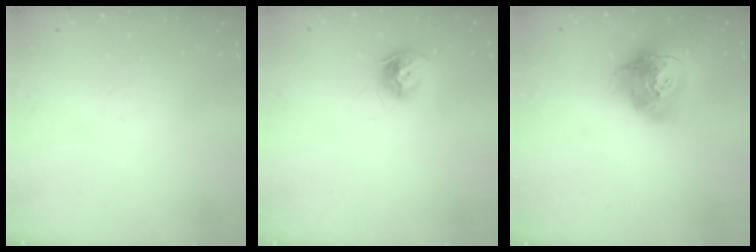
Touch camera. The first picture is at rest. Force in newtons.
{"total": 8.5, "press": 8.5, "slide": 0.4}
{"total": 17.5, "press": 17.4, "slide": 2.0}